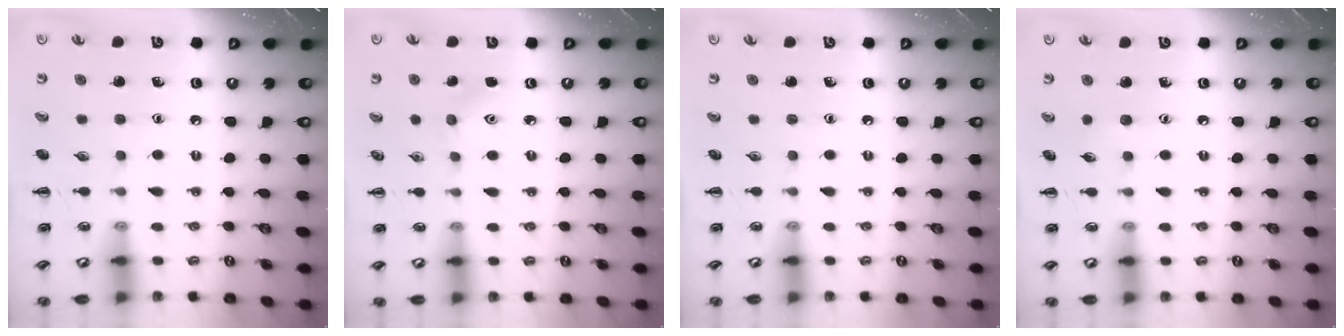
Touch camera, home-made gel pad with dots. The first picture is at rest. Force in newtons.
{"total": 4.4, "press": 4.2, "slide": 1.2}
{"total": 0.0}
{"total": 3.4, "press": 3.2, "slide": 1.0}